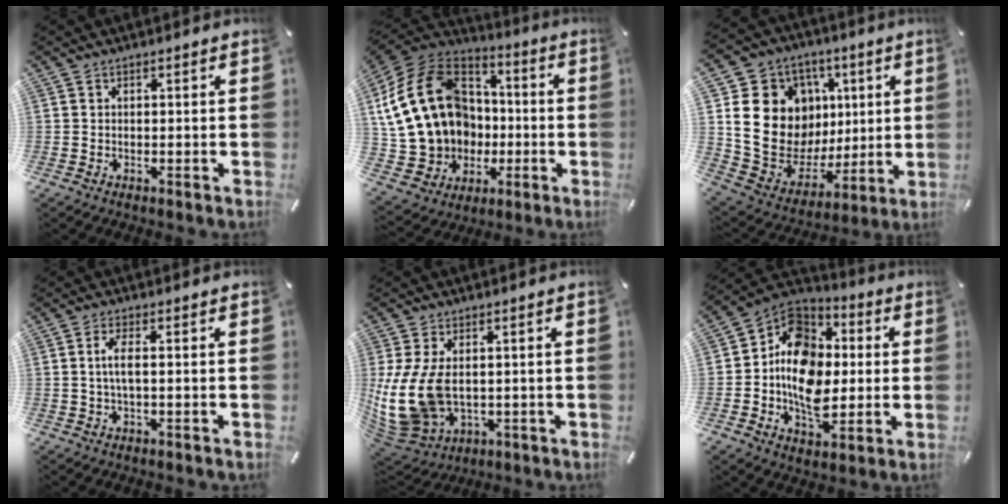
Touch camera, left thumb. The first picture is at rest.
{"total": 22.6, "force": [1.3, 19.3, 11.6], "torque": [-0.255, -0.003, 0.049]}
{"total": 19.5, "force": [4.4, 16.9, 8.7], "torque": [-0.150, -0.041, 0.112]}
{"total": 4.4, "force": [0.2, 1.3, 4.2], "torque": [-0.087, -0.001, -0.001]}
{"total": 13.0, "force": [0.8, 9.2, 9.0], "torque": [-0.219, -0.010, 0.016]}
{"total": 15.9, "force": [-1.6, 12.4, 9.9], "torque": [-0.190, 0.007, -0.034]}